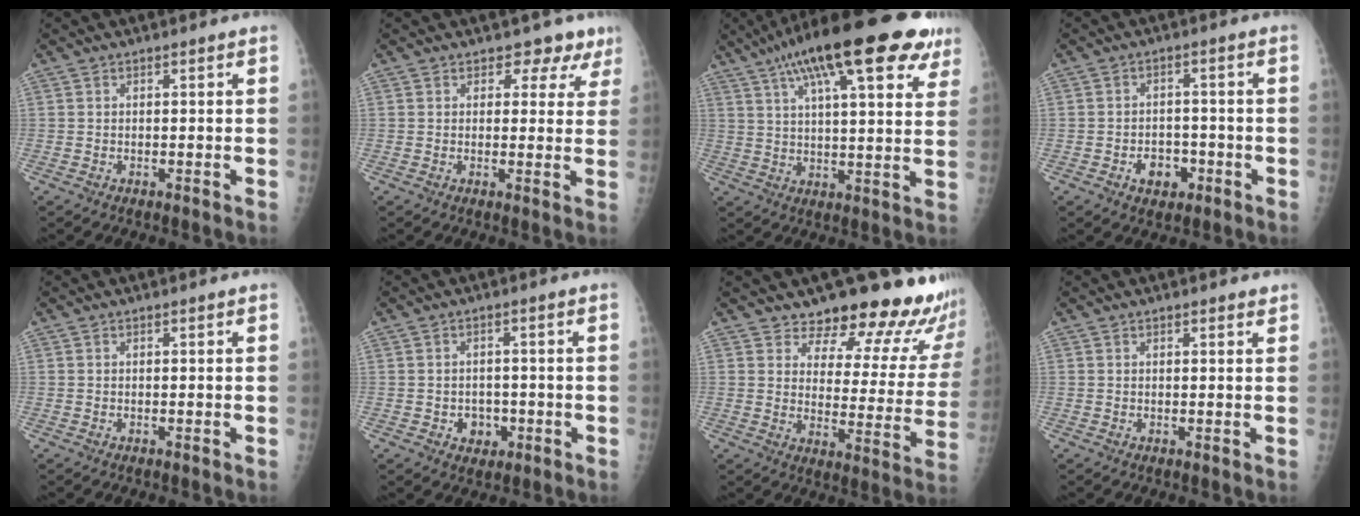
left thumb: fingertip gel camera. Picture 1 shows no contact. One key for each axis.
{"total": 5.4, "fx": 4.1, "fy": 3.4, "fz": 0.9, "tx": 0.024, "ty": -0.022, "tz": 0.036}
{"total": 24.7, "fx": 14.1, "fy": 7.5, "fz": 18.9, "tx": -0.275, "ty": 0.006, "tz": 0.200}
{"total": 5.4, "fx": -2.3, "fy": 4.0, "fz": 2.8, "tx": -0.019, "ty": 0.017, "tz": -0.031}
{"total": 0.0}
{"total": 3.7, "fx": -1.2, "fy": 3.1, "fz": 1.6, "tx": -0.002, "ty": 0.007, "tz": -0.012}
{"total": 19.8, "fx": 18.3, "fy": 5.7, "fz": 4.9, "tx": -0.007, "ty": -0.156, "tz": 0.214}
{"total": 1.1, "fx": 1.0, "fy": 0.4, "fz": 0.5, "tx": -0.002, "ty": -0.004, "tz": 0.011}